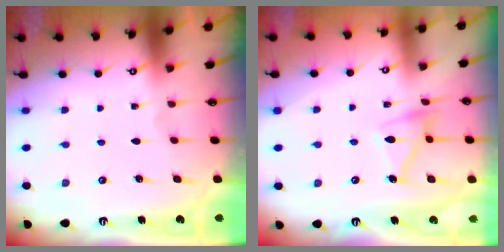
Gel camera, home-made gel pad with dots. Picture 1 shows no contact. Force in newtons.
{"total": 12.4, "press": 12.3, "slide": 0.7}